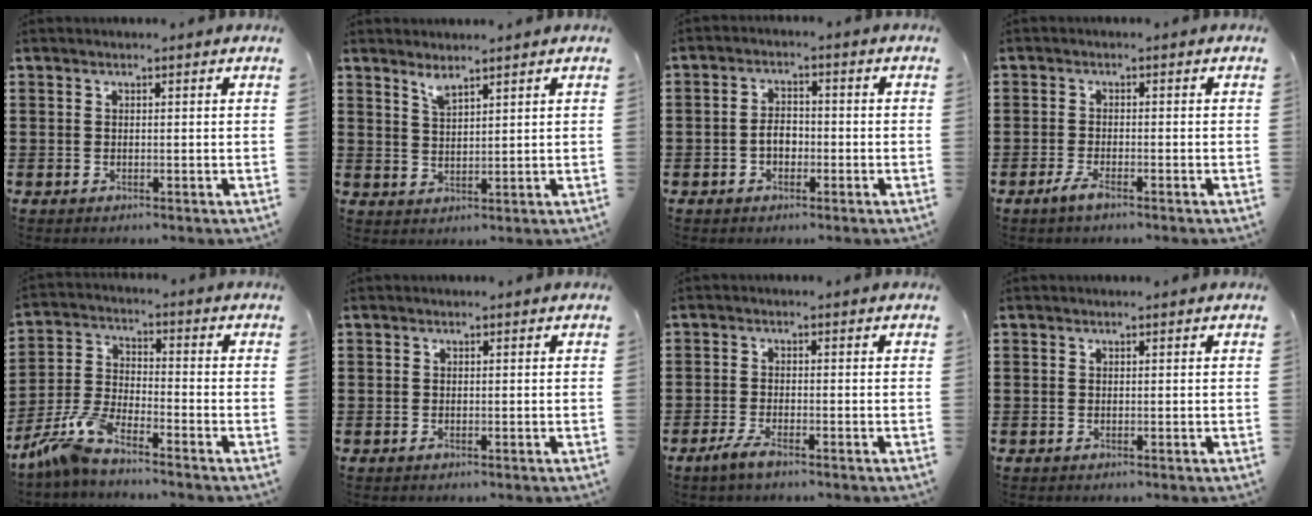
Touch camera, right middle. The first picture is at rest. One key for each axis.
{"total": 2.5, "fx": 2.1, "fy": 0.5, "fz": 1.2, "tx": -0.029, "ty": 0.001, "tz": 0.039}
{"total": 3.2, "fx": -1.2, "fy": 2.3, "fz": 1.9, "tx": -0.037, "ty": 0.005, "tz": -0.027}
{"total": 2.3, "fx": -1.6, "fy": 0.5, "fz": 1.6, "tx": -0.042, "ty": -0.006, "tz": -0.034}
{"total": 7.4, "fx": -6.5, "fy": 0.6, "fz": 3.4, "tx": -0.093, "ty": -0.008, "tz": -0.135}
{"total": 0.7, "fx": -0.5, "fy": 0.5, "fz": 0.1, "tx": -0.001, "ty": 0.001, "tz": -0.010}
{"total": 2.7, "fx": -2.0, "fy": 0.6, "fz": 1.8, "tx": -0.044, "ty": -0.001, "tz": -0.042}
{"total": 0.0}